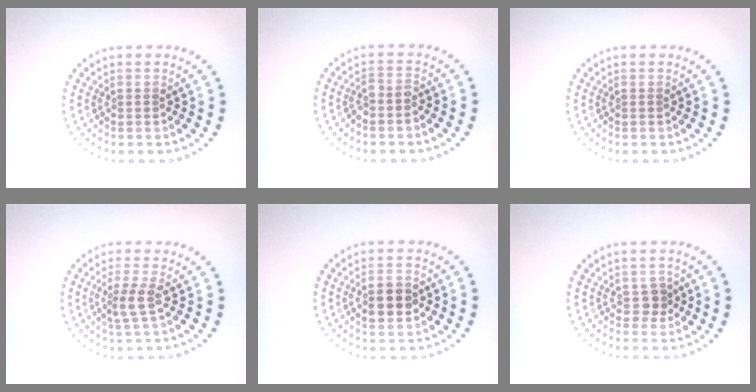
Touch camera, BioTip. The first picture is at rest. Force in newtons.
{"total": 1.2, "press": 0.9, "slide": 0.8}
{"total": 0.0}
{"total": 2.0, "press": 1.6, "slide": 1.2}
{"total": 2.7, "press": 2.7, "slide": 0.2}
{"total": 1.1, "press": 0.9, "slide": 0.7}